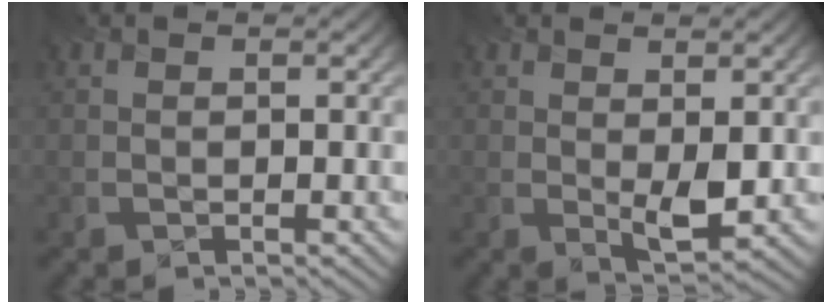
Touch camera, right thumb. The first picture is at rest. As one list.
[{"total": 3.1, "force": [0.4, 1.2, 2.9], "torque": [-0.057, -0.010, 0.012]}]